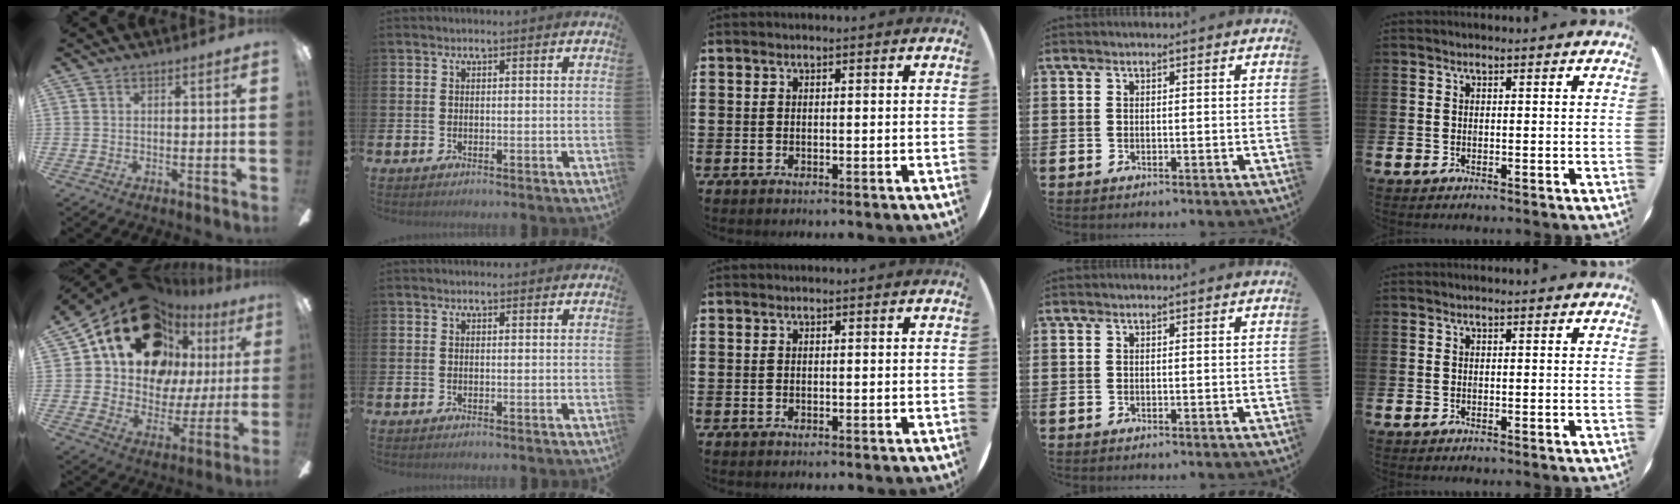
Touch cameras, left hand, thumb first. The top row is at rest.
{"thumb": {"total": 22.2, "force": [12.0, 14.7, 11.5], "torque": [-0.196, -0.065, 0.228]}, "index": {"total": 0.6, "force": [0.5, 0.2, 0.2], "torque": [0.006, -0.001, 0.008]}}